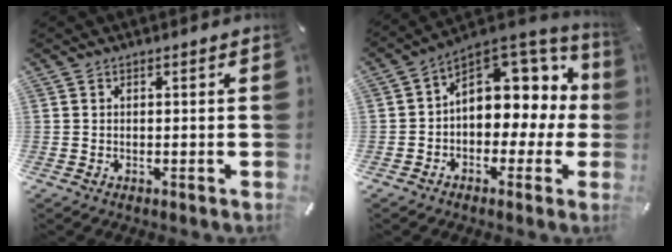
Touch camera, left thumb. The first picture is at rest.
{"total": 10.5, "force": [3.6, 8.2, 5.6], "torque": [-0.068, -0.038, 0.067]}